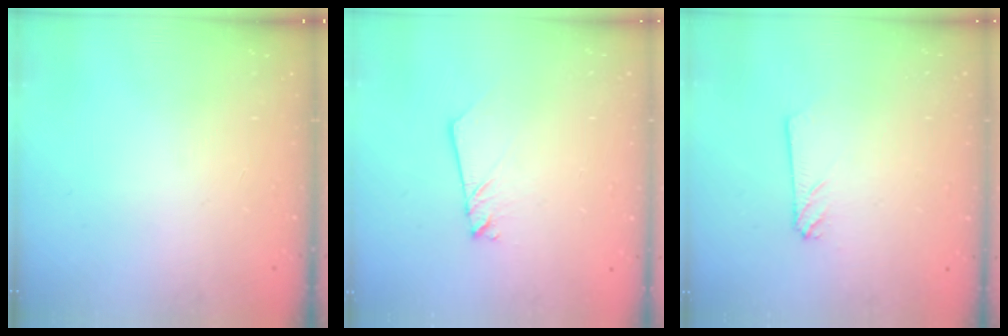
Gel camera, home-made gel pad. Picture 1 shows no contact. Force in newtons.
{"total": 2.4, "press": 2.4, "slide": 0.2}
{"total": 2.4, "press": 2.4, "slide": 0.3}